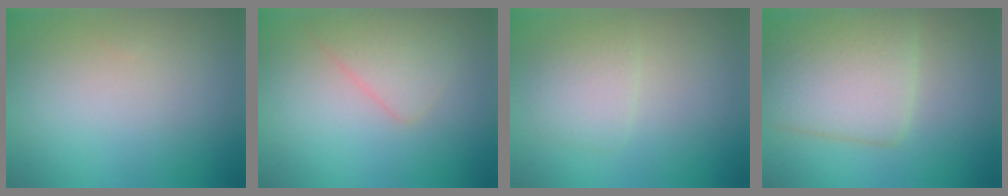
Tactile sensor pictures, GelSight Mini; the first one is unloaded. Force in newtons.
{"total": 2.4, "press": 2.4, "slide": 0.1}
{"total": 2.2, "press": 2.2, "slide": 0.1}
{"total": 6.3, "press": 6.3, "slide": 0.2}